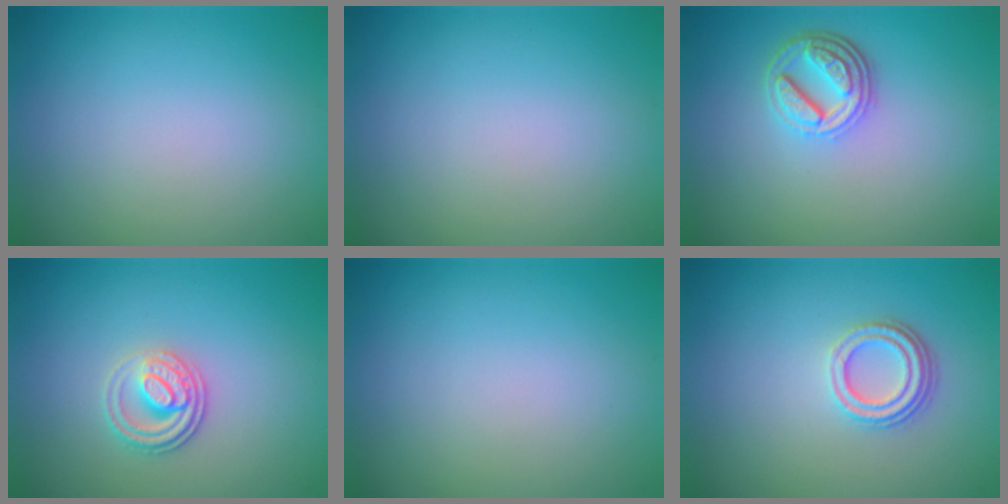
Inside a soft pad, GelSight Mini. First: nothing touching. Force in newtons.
{"total": 0.0}
{"total": 4.4, "press": 3.4, "slide": 2.8}
{"total": 2.8, "press": 2.5, "slide": 1.3}
{"total": 0.0}
{"total": 3.1, "press": 2.4, "slide": 2.0}